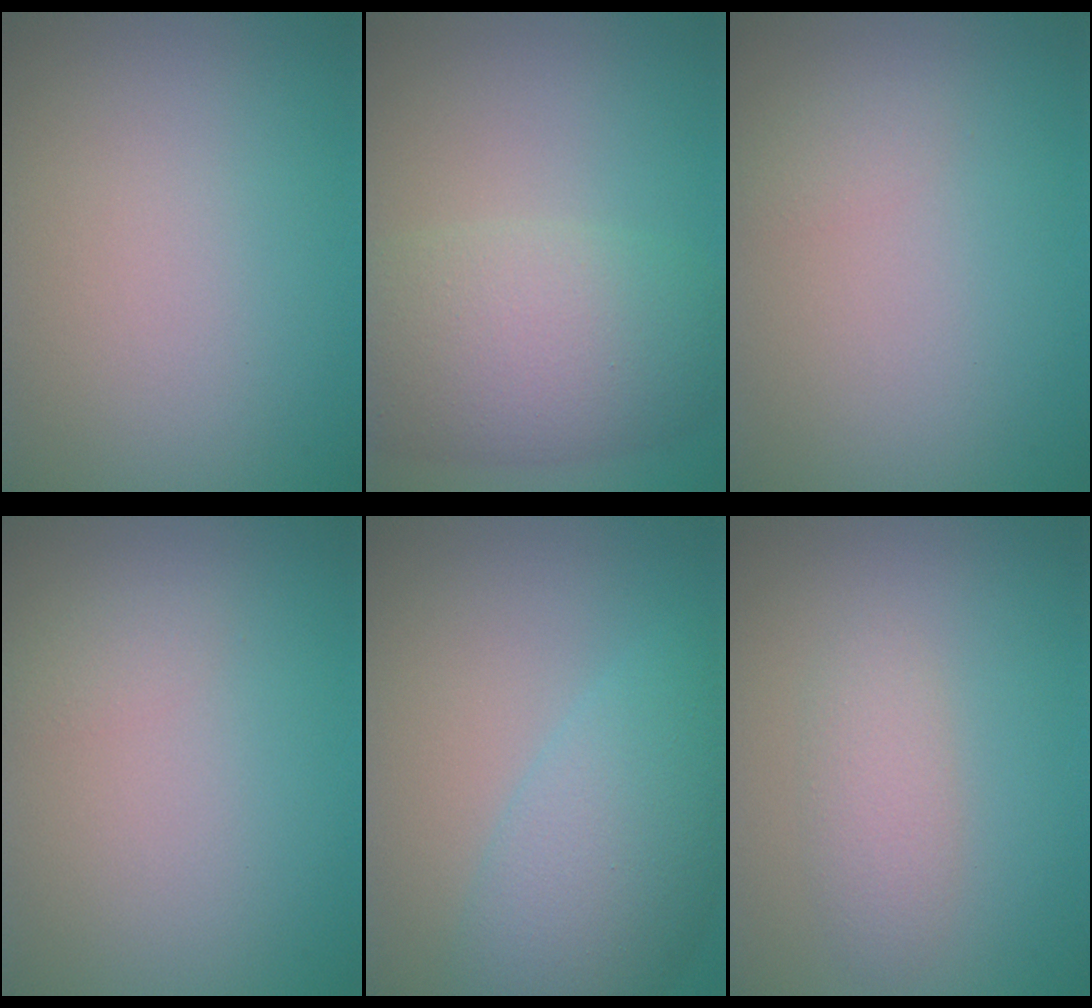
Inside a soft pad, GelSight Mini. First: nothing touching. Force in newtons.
{"total": 6.9, "press": 6.9, "slide": 0.1}
{"total": 0.8, "press": 0.8, "slide": 0.0}
{"total": 0.8, "press": 0.8, "slide": 0.0}
{"total": 7.0, "press": 7.0, "slide": 0.3}
{"total": 2.0, "press": 2.0, "slide": 0.0}